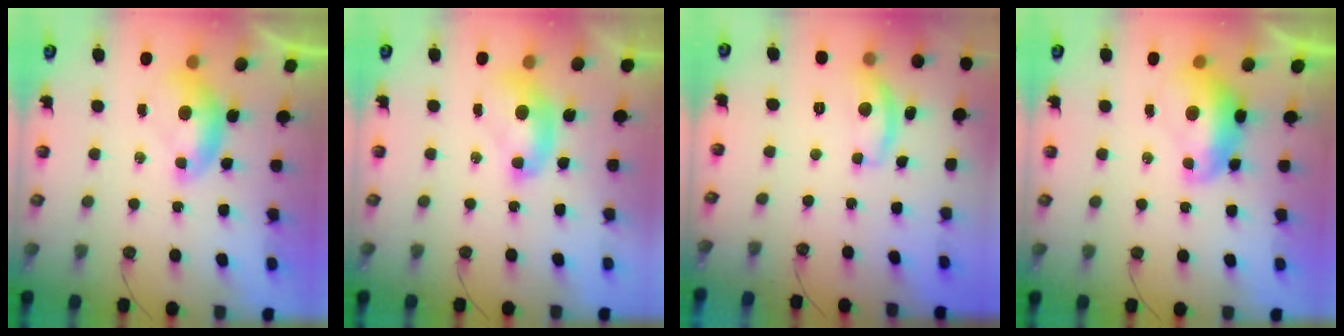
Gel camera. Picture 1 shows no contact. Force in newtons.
{"total": 2.0, "press": 2.0, "slide": 0.2}
{"total": 7.3, "press": 7.3, "slide": 0.4}
{"total": 2.2, "press": 2.1, "slide": 0.6}